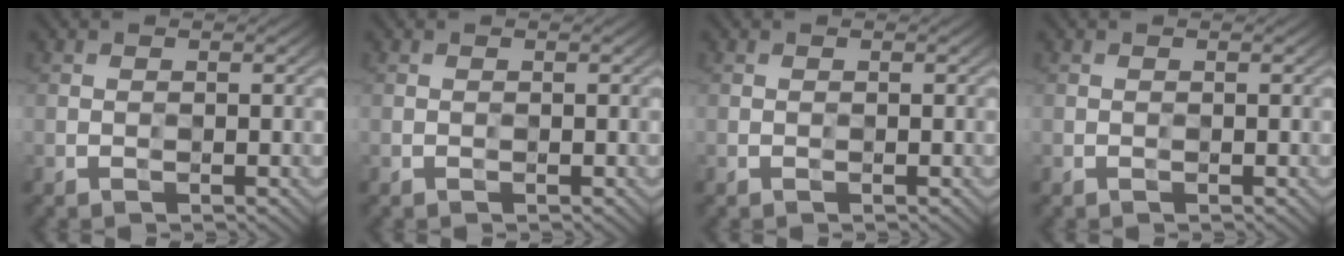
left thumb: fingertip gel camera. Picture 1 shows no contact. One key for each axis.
{"total": 0.0}
{"total": 0.0}
{"total": 0.0}